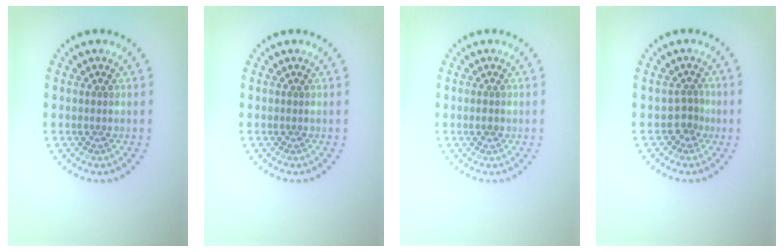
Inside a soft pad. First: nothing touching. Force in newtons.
{"total": 0.0}
{"total": 1.0, "press": 1.0, "slide": 0.1}
{"total": 1.5, "press": 1.0, "slide": 1.1}